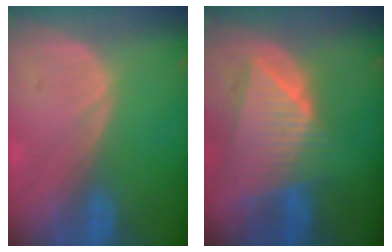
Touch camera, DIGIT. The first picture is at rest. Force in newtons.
{"total": 9.0, "press": 7.9, "slide": 4.3}